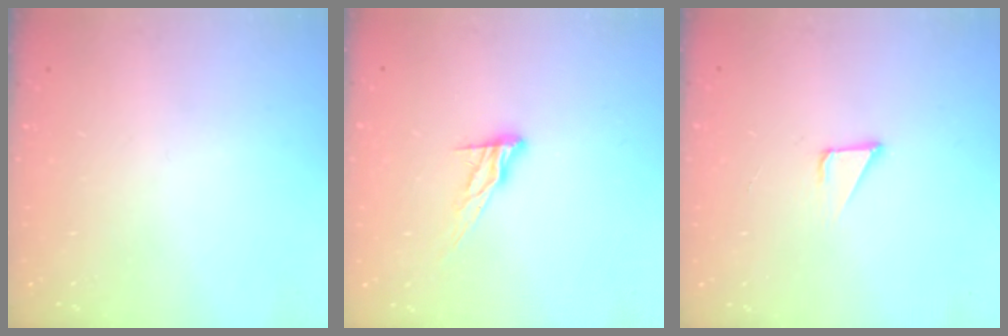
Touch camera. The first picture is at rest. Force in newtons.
{"total": 8.2, "press": 8.2, "slide": 0.2}
{"total": 2.2, "press": 2.2, "slide": 0.2}